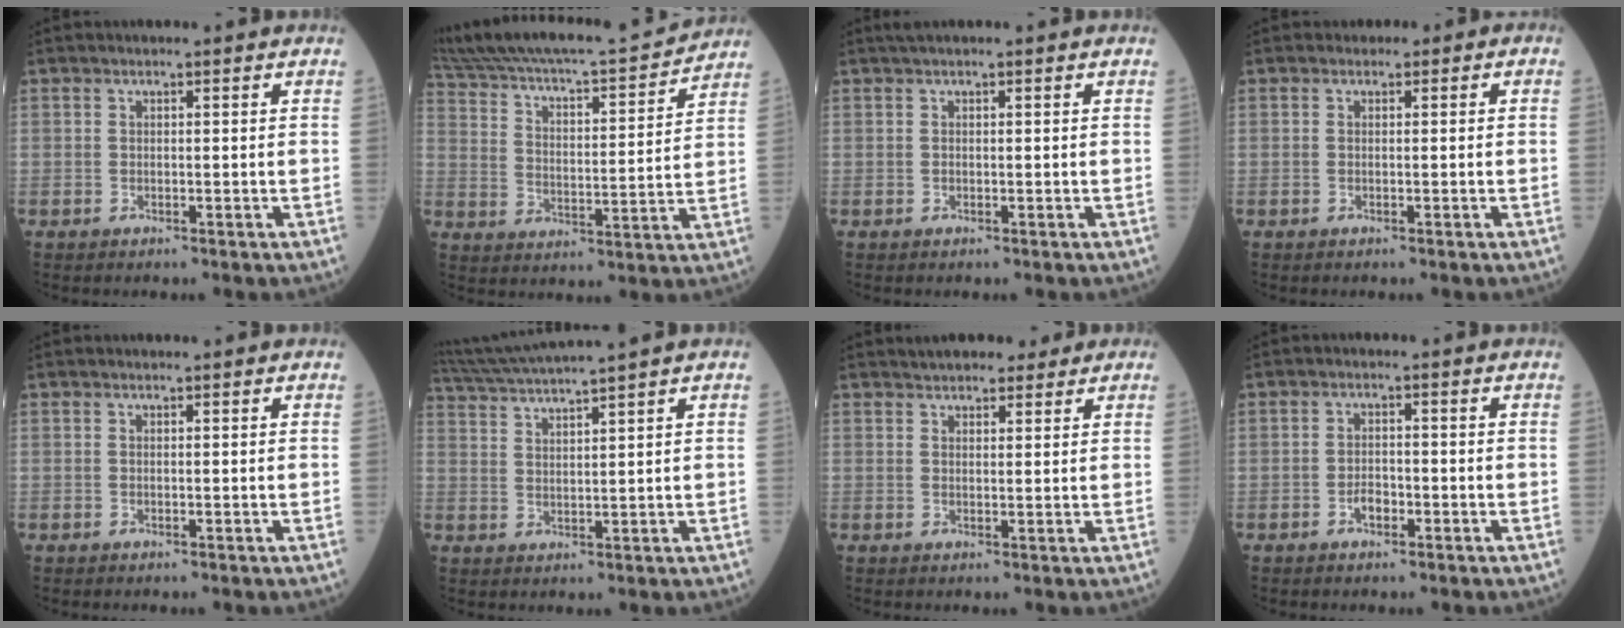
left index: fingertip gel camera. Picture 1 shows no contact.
{"total": 23.0, "force": [21.3, 2.1, 8.5], "torque": [-0.159, -0.003, 0.323]}
{"total": 1.0, "force": [0.7, 0.1, 0.7], "torque": [-0.018, 0.016, 0.014]}
{"total": 0.7, "force": [-0.1, 0.7, 0.2], "torque": [-0.001, 0.003, -0.006]}
{"total": 0.0}
{"total": 9.2, "force": [8.1, -2.1, 3.9], "torque": [-0.074, 0.014, 0.141]}
{"total": 6.7, "force": [5.6, 2.4, 2.8], "torque": [-0.033, 0.025, 0.083]}
{"total": 2.0, "force": [-1.1, 1.0, 1.3], "torque": [-0.021, 0.004, -0.020]}